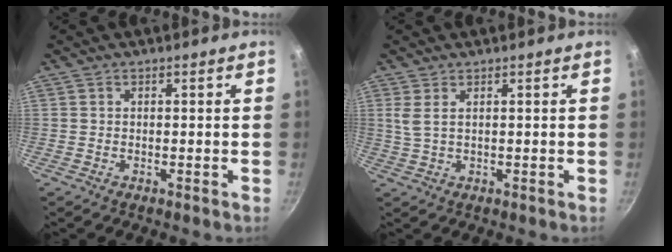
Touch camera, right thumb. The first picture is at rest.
{"total": 2.6, "force": [1.0, 0.9, 2.2], "torque": [-0.050, -0.002, 0.021]}